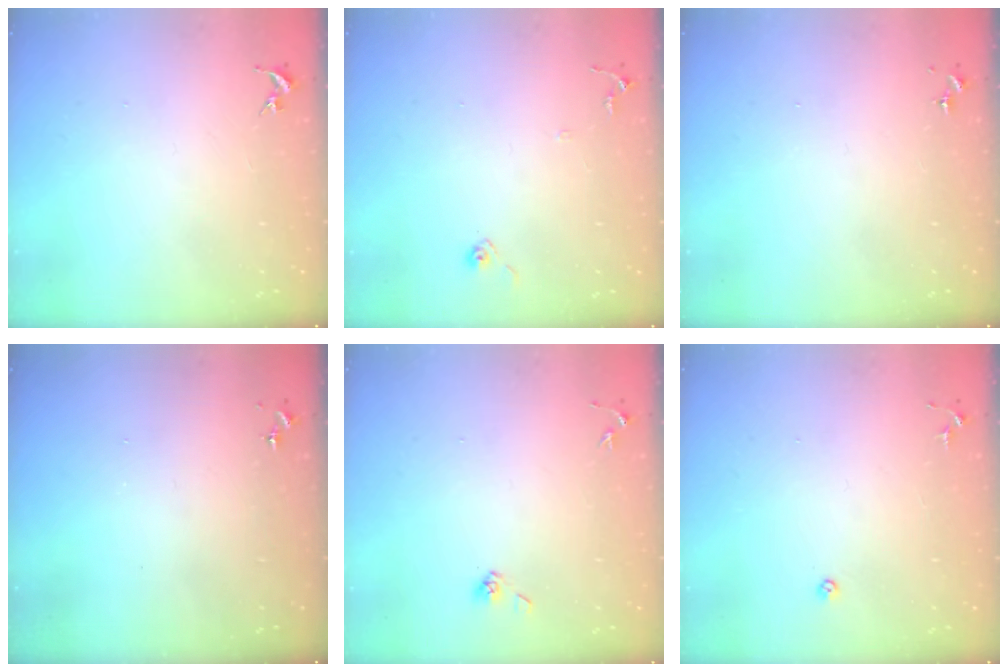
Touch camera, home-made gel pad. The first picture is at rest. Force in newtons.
{"total": 6.7, "press": 6.6, "slide": 0.6}
{"total": 0.0}
{"total": 0.0}
{"total": 3.8, "press": 3.3, "slide": 1.8}
{"total": 3.3, "press": 3.3, "slide": 0.7}